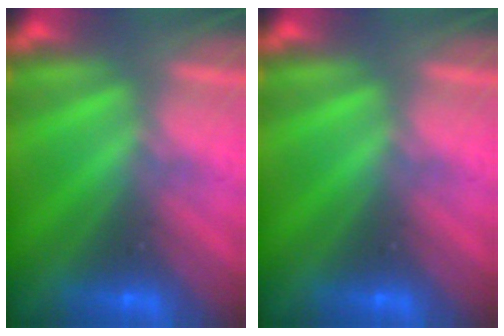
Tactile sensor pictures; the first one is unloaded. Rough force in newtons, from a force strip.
{"total": 0.0}